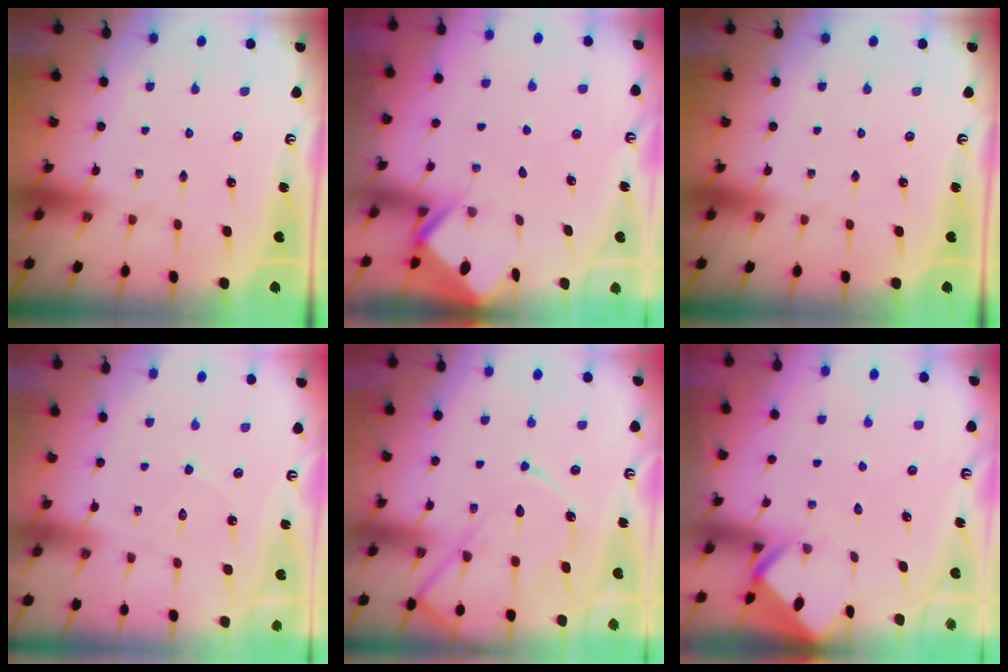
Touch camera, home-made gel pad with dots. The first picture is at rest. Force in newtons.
{"total": 2.6, "press": 2.6, "slide": 0.1}
{"total": 0.0}
{"total": 4.3, "press": 4.3, "slide": 0.3}
{"total": 13.6, "press": 13.5, "slide": 1.4}
{"total": 3.0, "press": 3.0, "slide": 0.3}